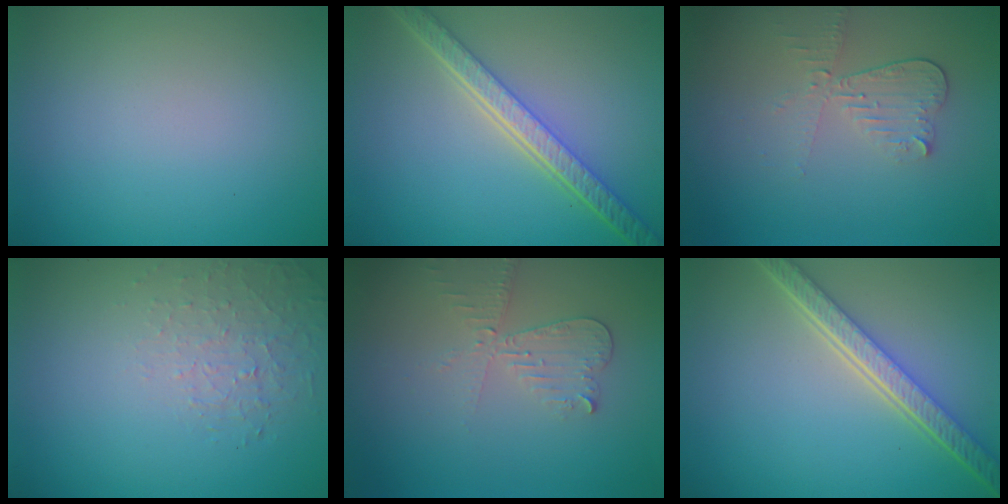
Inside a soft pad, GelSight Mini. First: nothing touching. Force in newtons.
{"total": 5.6, "press": 4.2, "slide": 3.7}
{"total": 2.8, "press": 2.5, "slide": 1.3}
{"total": 1.4, "press": 0.6, "slide": 1.3}
{"total": 2.8, "press": 2.6, "slide": 0.9}
{"total": 5.4, "press": 4.0, "slide": 3.6}